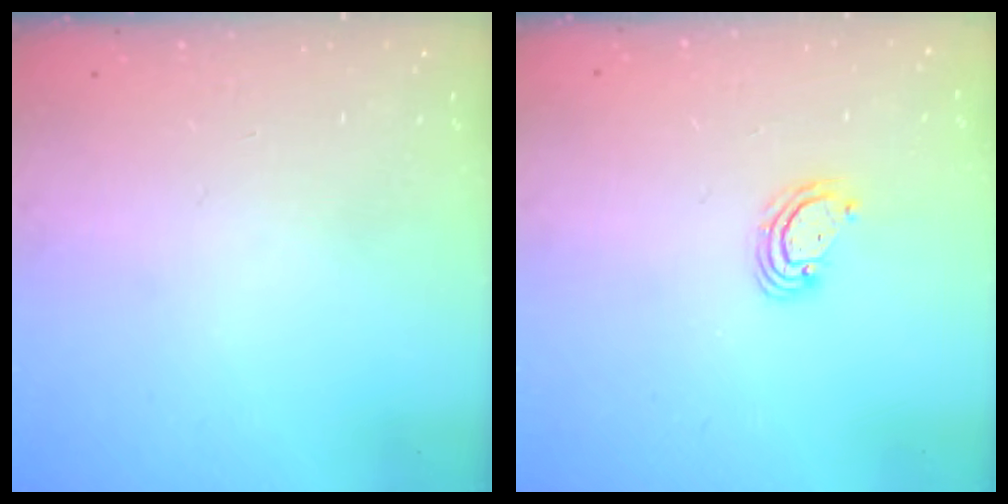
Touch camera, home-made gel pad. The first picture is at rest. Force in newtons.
{"total": 3.2, "press": 3.2, "slide": 0.3}